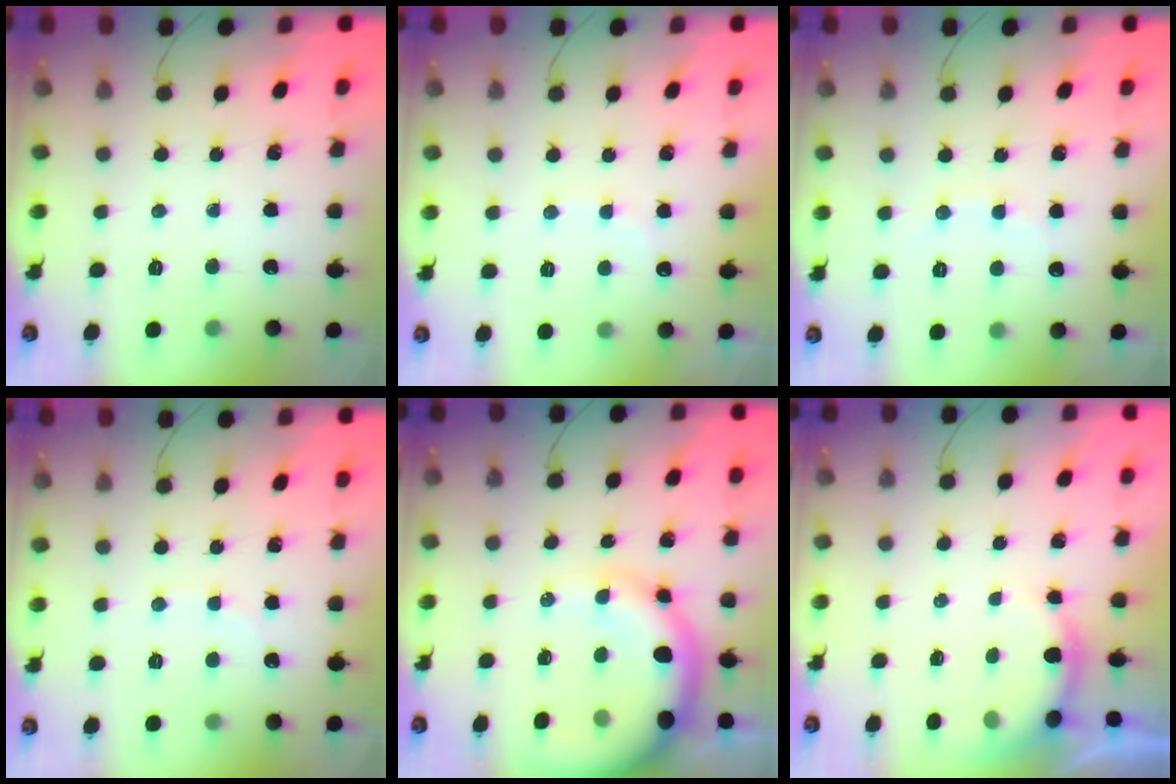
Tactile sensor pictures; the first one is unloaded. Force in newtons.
{"total": 5.5, "press": 5.4, "slide": 0.8}
{"total": 7.7, "press": 7.6, "slide": 1.2}
{"total": 2.8, "press": 2.7, "slide": 0.7}
{"total": 13.3, "press": 12.9, "slide": 3.3}
{"total": 5.2, "press": 5.2, "slide": 0.5}